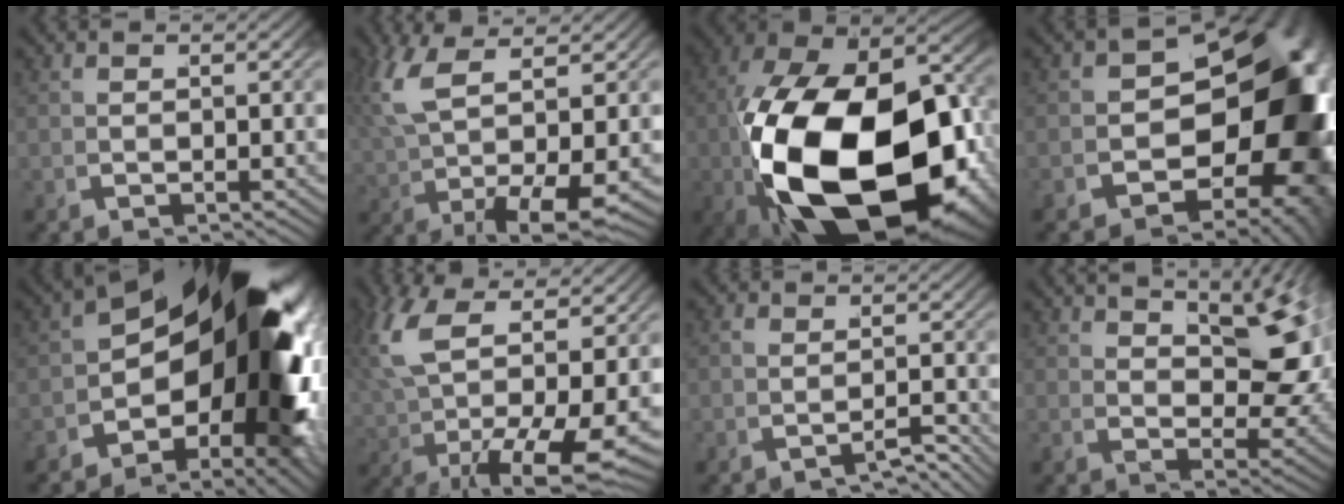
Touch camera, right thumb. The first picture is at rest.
{"total": 7.0, "force": [1.0, 3.1, 6.2], "torque": [-0.141, -0.014, 0.038]}
{"total": 31.7, "force": [-4.5, 19.2, 24.7], "torque": [-0.480, -0.115, -0.008]}
{"total": 26.5, "force": [-1.7, 18.2, 19.2], "torque": [-0.287, -0.085, -0.001]}
{"total": 24.8, "force": [0.4, 13.3, 20.9], "torque": [-0.294, -0.042, 0.016]}
{"total": 10.0, "force": [0.7, 5.2, 8.5], "torque": [-0.190, -0.025, 0.037]}
{"total": 2.3, "force": [-2.3, 0.3, 0.2], "torque": [-0.010, 0.003, -0.042]}
{"total": 6.8, "force": [1.9, 3.1, 5.8], "torque": [-0.059, -0.008, 0.041]}